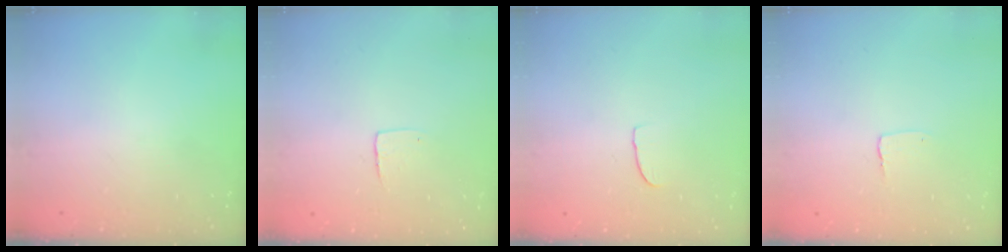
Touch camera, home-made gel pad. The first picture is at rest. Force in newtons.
{"total": 3.9, "press": 3.8, "slide": 0.3}
{"total": 4.2, "press": 4.2, "slide": 0.4}
{"total": 2.7, "press": 2.7, "slide": 0.2}